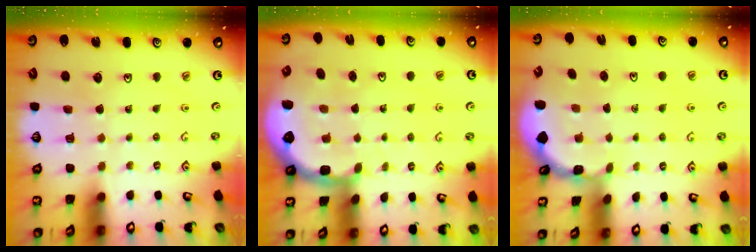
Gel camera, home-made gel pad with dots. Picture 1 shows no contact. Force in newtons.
{"total": 4.2, "press": 4.0, "slide": 1.3}
{"total": 1.6, "press": 1.6, "slide": 0.2}